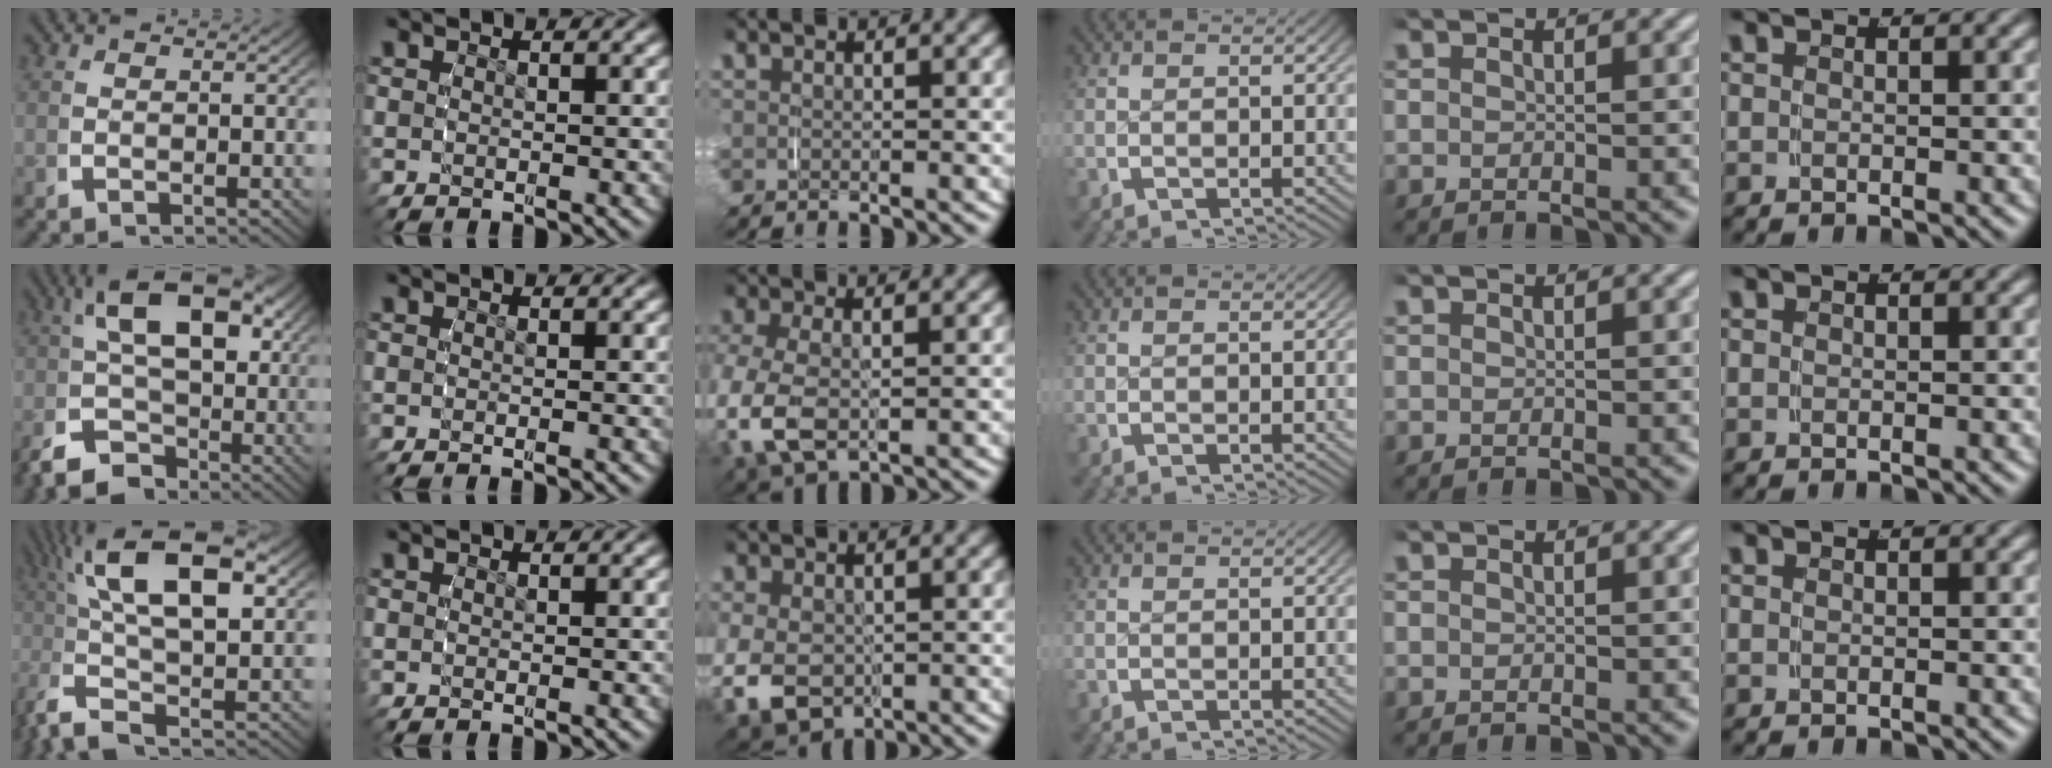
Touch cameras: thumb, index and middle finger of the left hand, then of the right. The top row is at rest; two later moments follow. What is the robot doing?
{"motion": "grasp_and_lifting", "object": "shorts"}